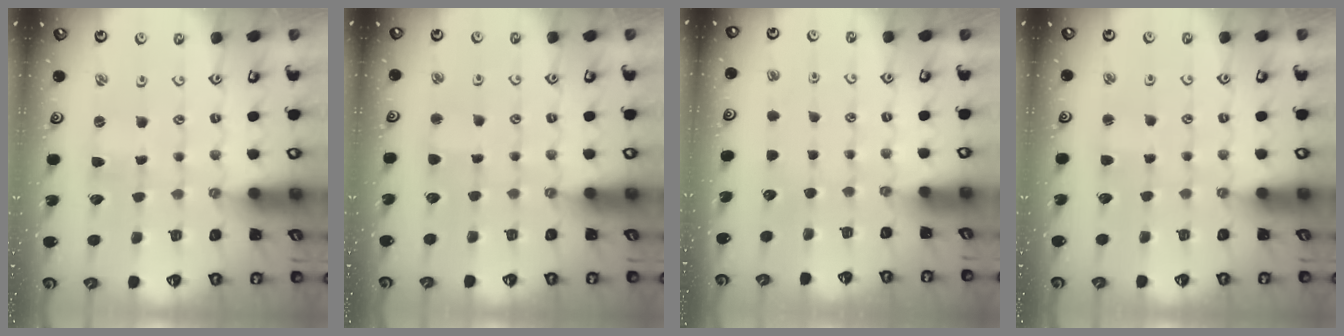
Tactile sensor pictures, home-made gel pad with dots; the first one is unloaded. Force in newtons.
{"total": 2.1, "press": 2.1, "slide": 0.2}
{"total": 0.0}
{"total": 1.6, "press": 1.6, "slide": 0.2}